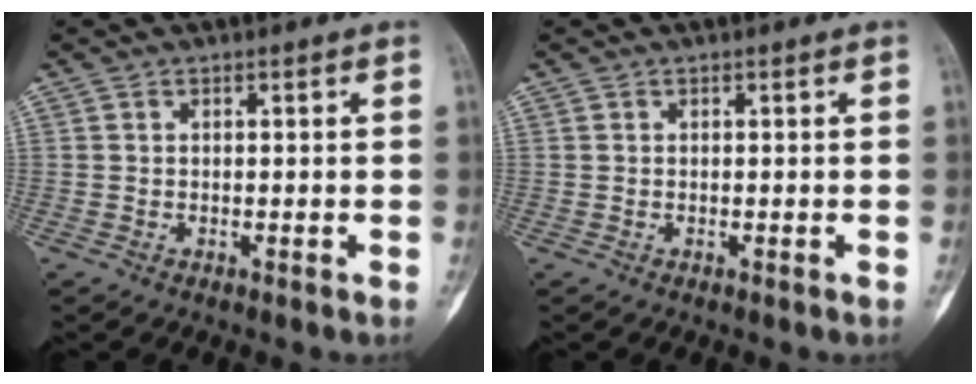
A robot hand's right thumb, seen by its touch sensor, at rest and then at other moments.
{"total": 0.0}